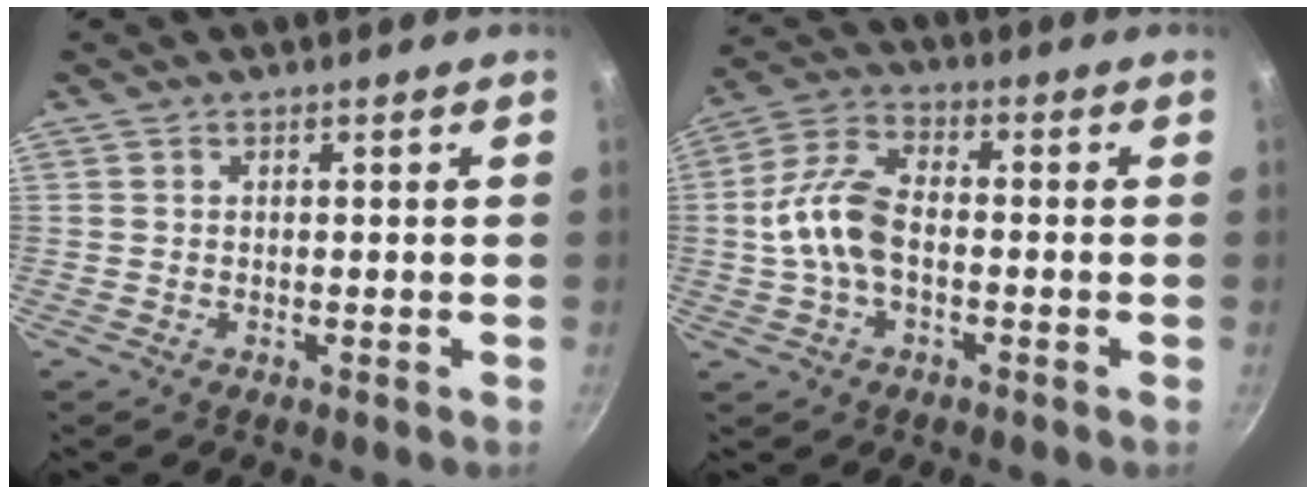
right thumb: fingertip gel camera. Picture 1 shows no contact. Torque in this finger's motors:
{"motor_torque": [0.88, 0.97, 0.00, 0.00, 0.12]}